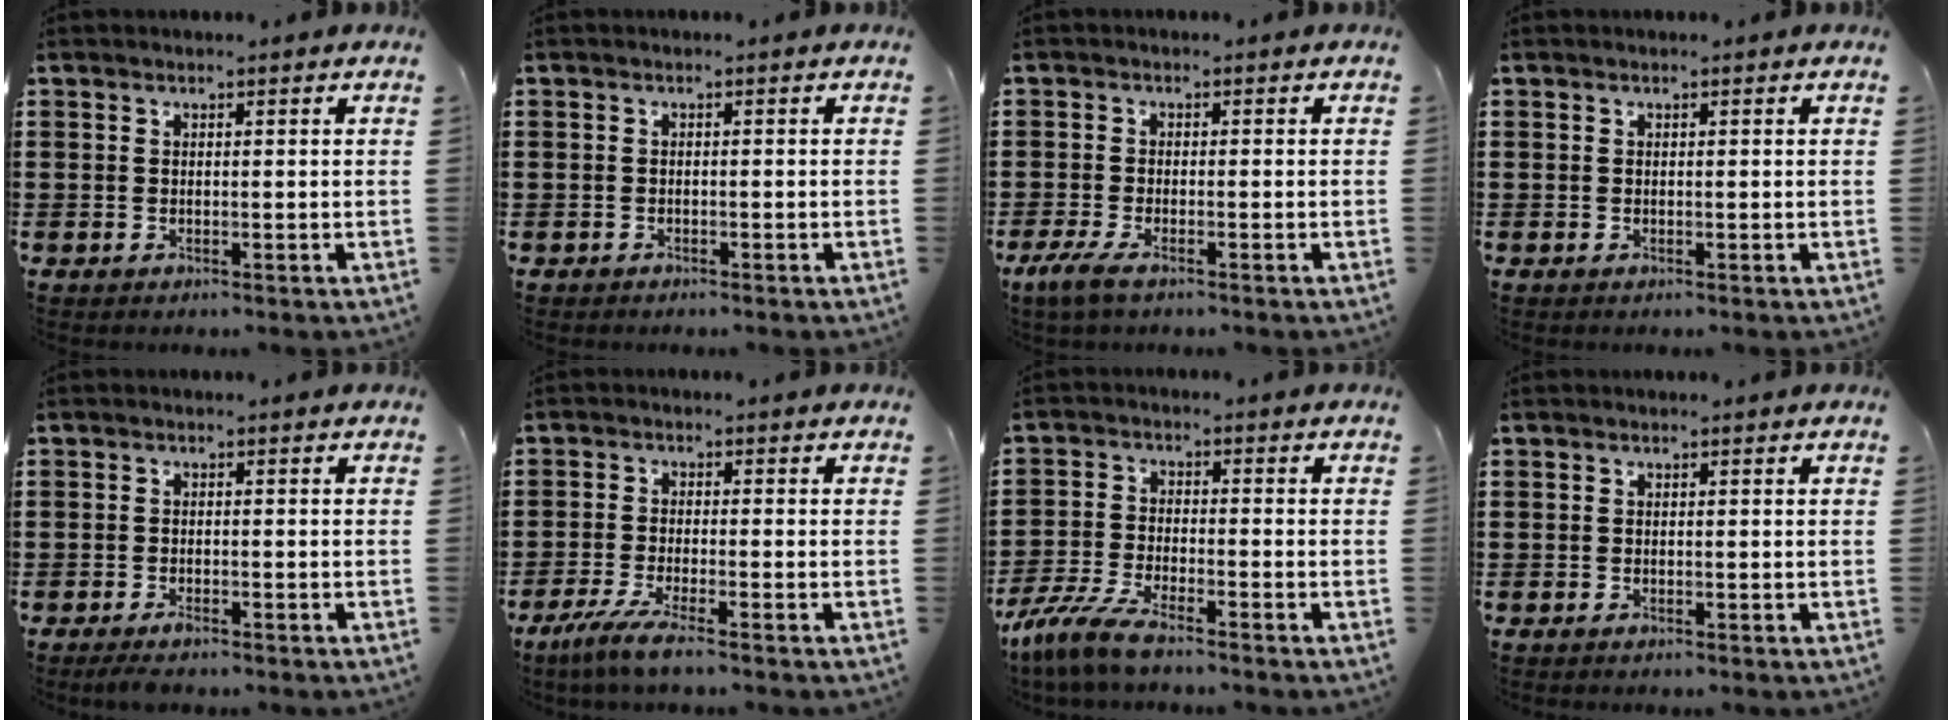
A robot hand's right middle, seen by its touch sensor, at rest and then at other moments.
{"total": 0.8, "force": [-0.7, 0.4, -0.1], "torque": [0.000, 0.003, -0.016]}
{"total": 2.9, "force": [-1.8, 0.8, 2.1], "torque": [-0.058, -0.004, -0.041]}
{"total": 0.0}
{"total": 1.5, "force": [-1.2, 0.3, 0.8], "torque": [-0.025, -0.006, -0.025]}
{"total": 4.4, "force": [-3.4, 0.1, 2.8], "torque": [-0.075, -0.020, -0.070]}
{"total": 6.1, "force": [-5.3, 0.7, 2.9], "torque": [-0.080, -0.010, -0.108]}
{"total": 0.0}